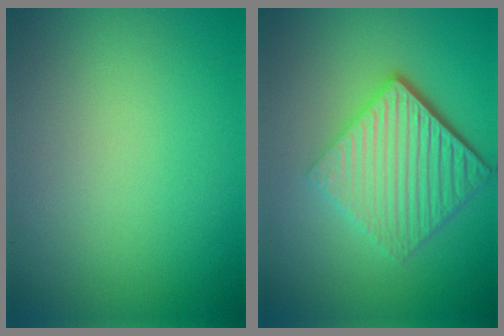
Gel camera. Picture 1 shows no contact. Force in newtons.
{"total": 7.0, "press": 4.5, "slide": 5.3}